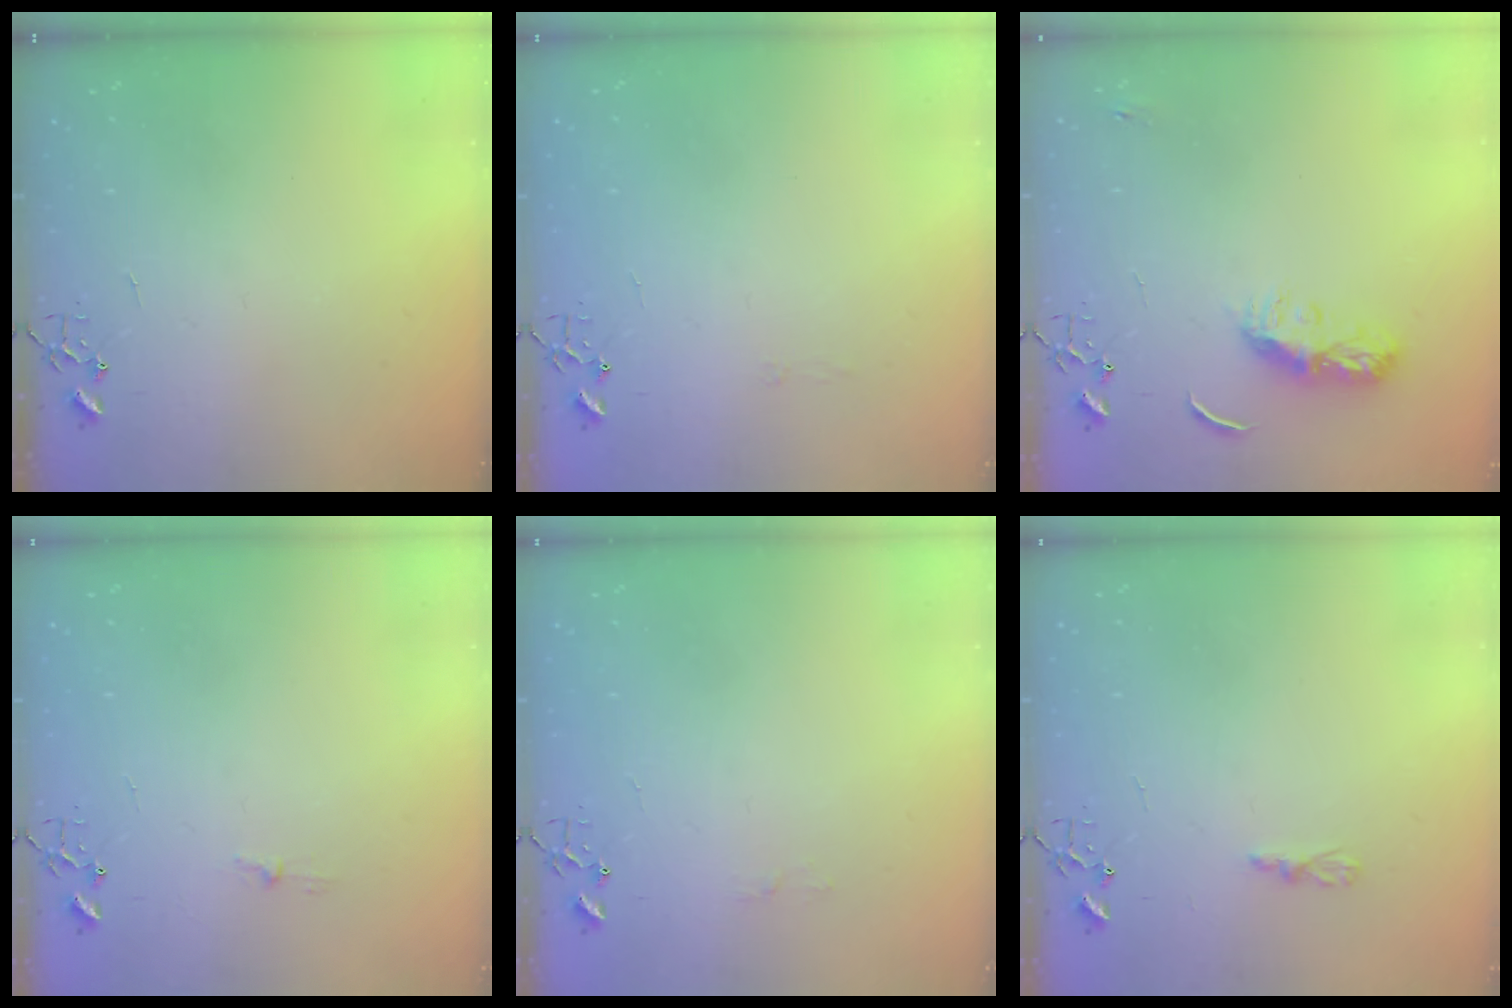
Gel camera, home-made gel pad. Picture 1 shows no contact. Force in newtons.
{"total": 2.8, "press": 2.8, "slide": 0.5}
{"total": 9.6, "press": 9.6, "slide": 0.2}
{"total": 3.3, "press": 3.3, "slide": 0.5}
{"total": 3.9, "press": 3.9, "slide": 0.5}
{"total": 2.9, "press": 2.9, "slide": 0.4}